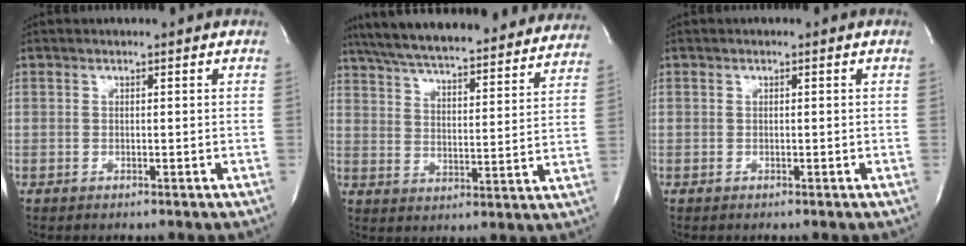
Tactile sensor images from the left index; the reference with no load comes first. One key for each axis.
{"total": 31.4, "fx": 28.2, "fy": 5.2, "fz": 12.8, "tx": -0.220, "ty": -0.023, "tz": 0.367}
{"total": 0.0}